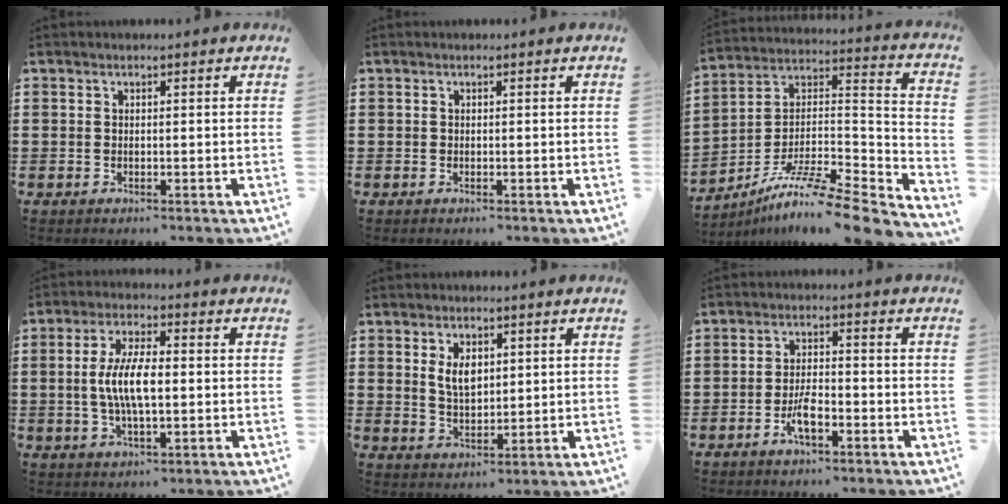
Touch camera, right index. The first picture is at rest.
{"total": 0.0}
{"total": 10.7, "force": [-8.6, 0.8, 6.2], "torque": [-0.105, 0.003, -0.169]}
{"total": 7.8, "force": [-0.3, 2.7, 7.3], "torque": [-0.159, -0.004, -0.014]}
{"total": 4.5, "force": [1.6, 2.6, 3.4], "torque": [-0.066, 0.006, 0.025]}
{"total": 4.3, "force": [-2.3, 1.5, 3.3], "torque": [-0.074, 0.001, -0.048]}